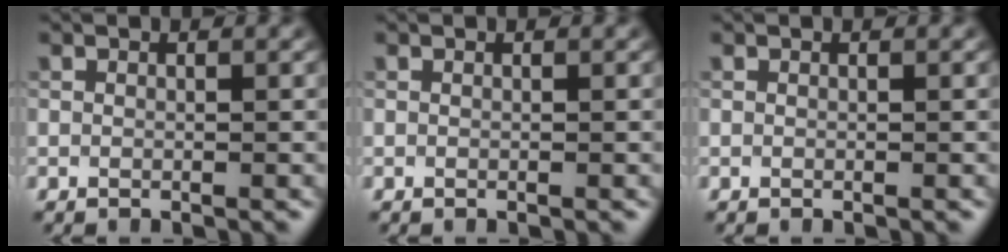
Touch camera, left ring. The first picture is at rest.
{"total": 0.0}
{"total": 0.0}